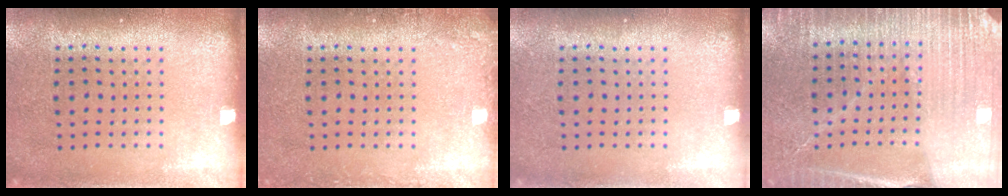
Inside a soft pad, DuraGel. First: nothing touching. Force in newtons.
{"total": 1.2, "press": 1.2, "slide": 0.2}
{"total": 0.0}
{"total": 3.9, "press": 3.7, "slide": 1.2}